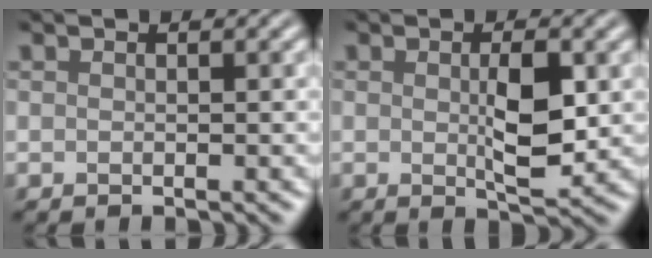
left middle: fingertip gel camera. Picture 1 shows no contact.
{"total": 3.5, "force": [-0.1, 0.9, 3.3], "torque": [-0.064, -0.008, 0.007]}